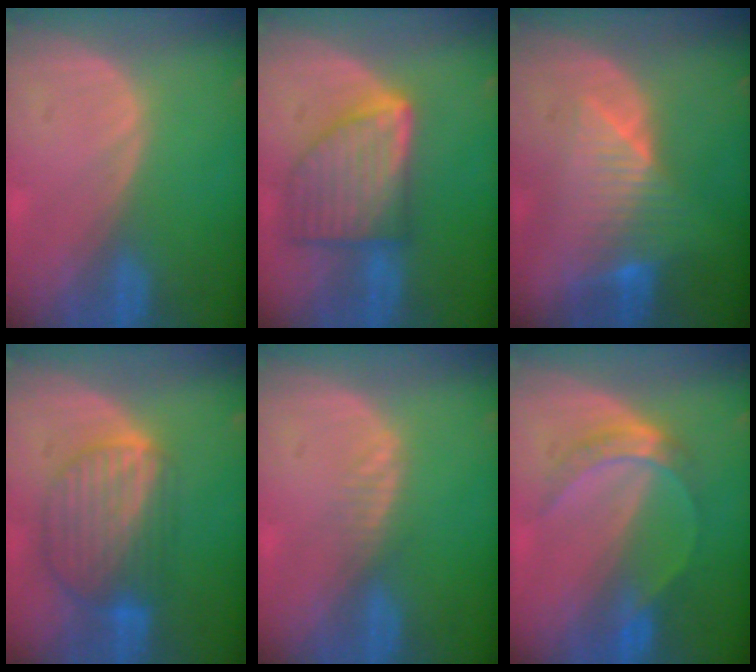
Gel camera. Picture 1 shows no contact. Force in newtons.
{"total": 9.1, "press": 9.1, "slide": 0.6}
{"total": 7.7, "press": 7.0, "slide": 3.3}
{"total": 8.7, "press": 7.7, "slide": 4.1}
{"total": 1.6, "press": 1.6, "slide": 0.1}
{"total": 5.0, "press": 4.8, "slide": 1.5}